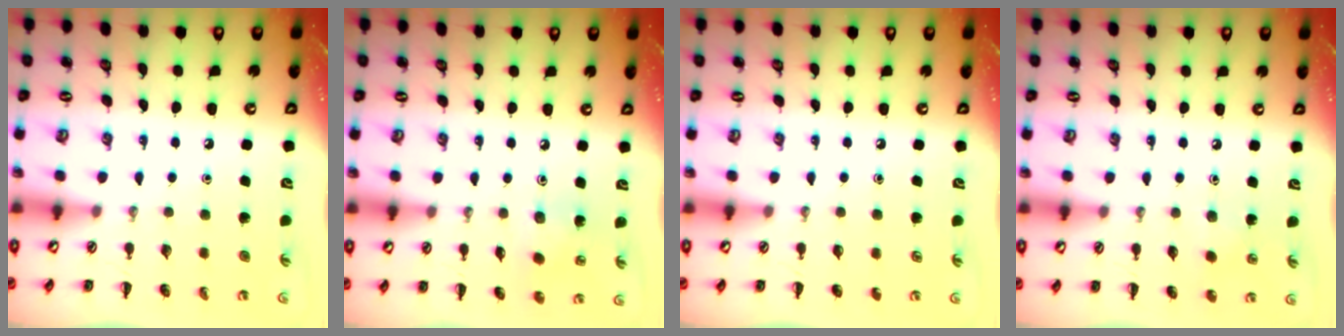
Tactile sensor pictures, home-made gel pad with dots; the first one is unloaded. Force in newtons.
{"total": 4.0, "press": 3.9, "slide": 0.9}
{"total": 0.0}
{"total": 5.5, "press": 5.2, "slide": 1.7}